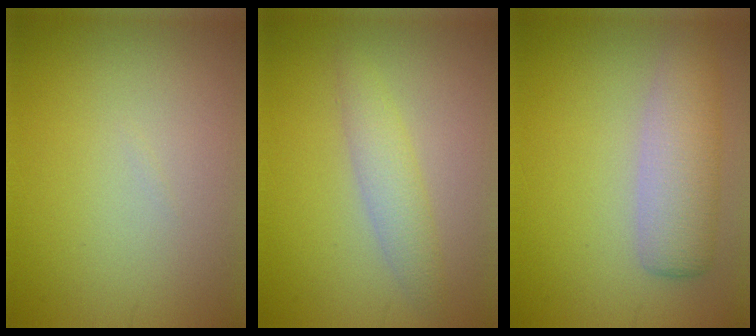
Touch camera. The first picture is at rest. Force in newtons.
{"total": 2.4, "press": 2.4, "slide": 0.0}
{"total": 4.4, "press": 4.4, "slide": 0.4}